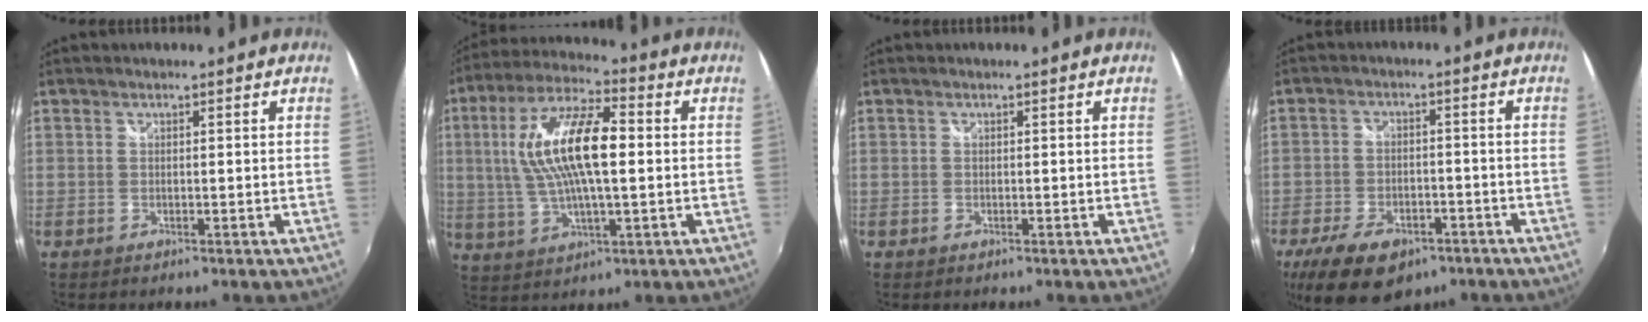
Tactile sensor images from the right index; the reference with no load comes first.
{"total": 16.0, "force": [1.7, 5.2, 15.1], "torque": [-0.294, 0.016, 0.031]}
{"total": 0.0}
{"total": 14.0, "force": [-8.9, 7.5, 7.8], "torque": [-0.182, -0.023, -0.139]}